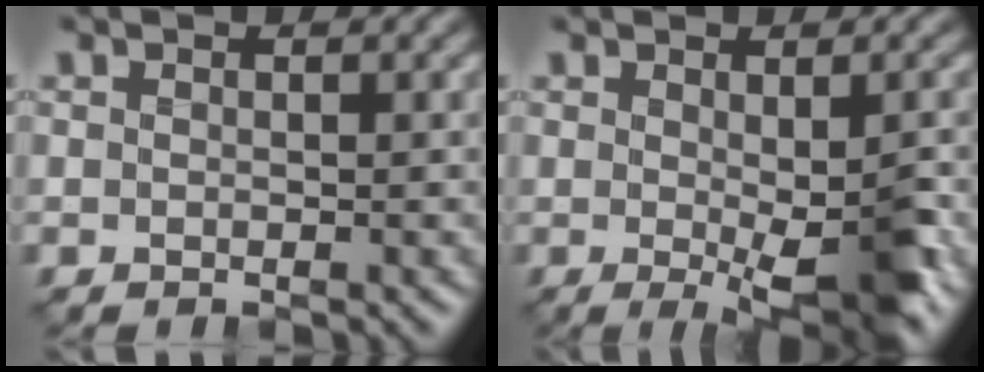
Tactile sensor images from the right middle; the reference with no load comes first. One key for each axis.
{"total": 5.0, "fx": -0.9, "fy": 1.4, "fz": 4.7, "tx": -0.077, "ty": -0.008, "tz": -0.012}